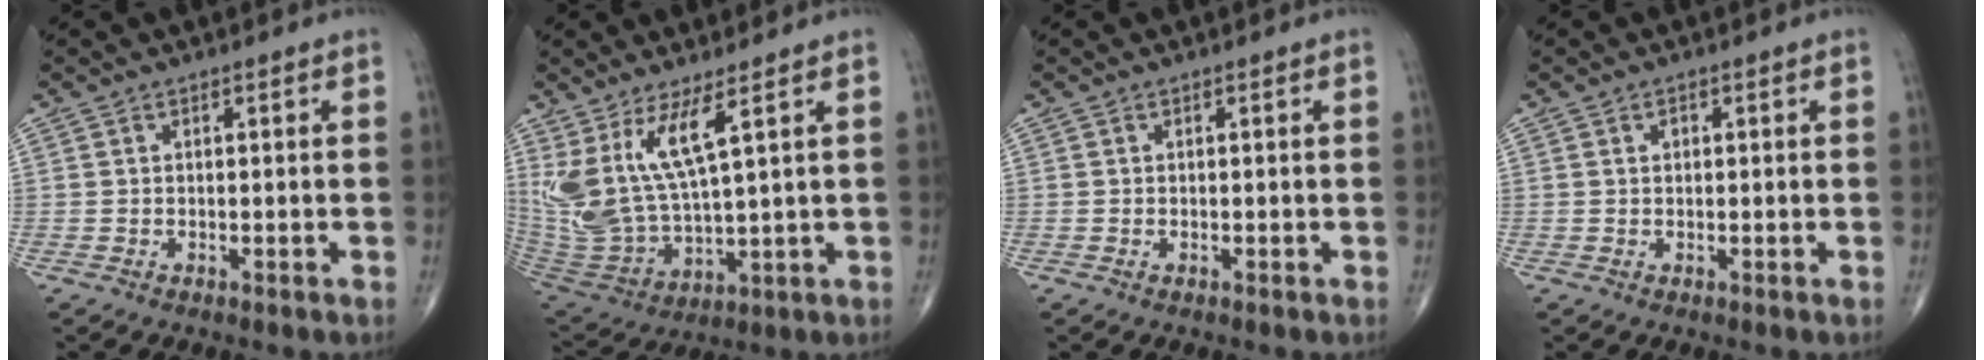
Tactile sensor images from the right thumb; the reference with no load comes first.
{"total": 13.4, "force": [6.0, 3.8, 11.3], "torque": [-0.248, -0.045, 0.141]}
{"total": 0.0}
{"total": 0.9, "force": [0.3, 0.6, 0.5], "torque": [-0.006, 0.000, 0.004]}